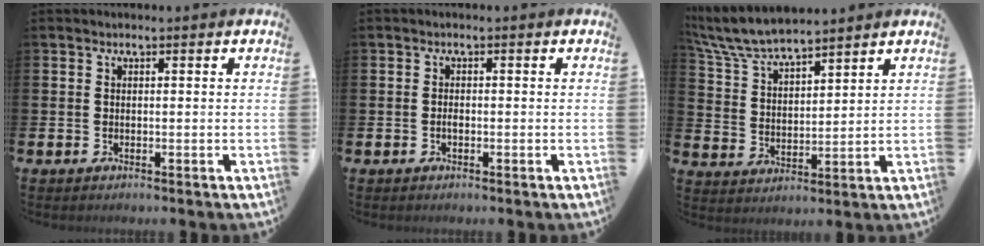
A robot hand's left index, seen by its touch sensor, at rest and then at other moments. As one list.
[{"total": 0.9, "force": [-0.3, 0.4, 0.7], "torque": [-0.013, -0.001, -0.007]}, {"total": 7.3, "force": [6.9, 0.9, 2.1], "torque": [-0.069, -0.034, 0.124]}]